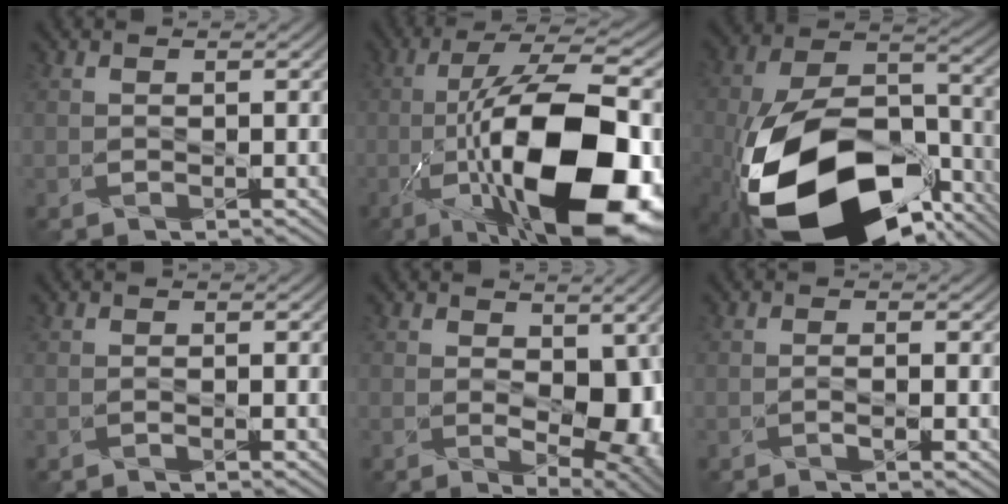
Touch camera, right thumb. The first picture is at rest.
{"total": 18.0, "force": [-5.4, 6.5, 15.9], "torque": [-0.274, 0.008, -0.092]}
{"total": 21.8, "force": [-11.2, 11.8, 14.5], "torque": [-0.307, -0.065, -0.163]}
{"total": 0.7, "force": [-0.4, 0.1, 0.6], "torque": [-0.006, -0.005, -0.009]}
{"total": 7.9, "force": [-0.7, 4.7, 6.3], "torque": [-0.085, -0.033, 0.012]}
{"total": 1.5, "force": [-0.6, 0.3, 1.3], "torque": [-0.020, -0.002, -0.016]}